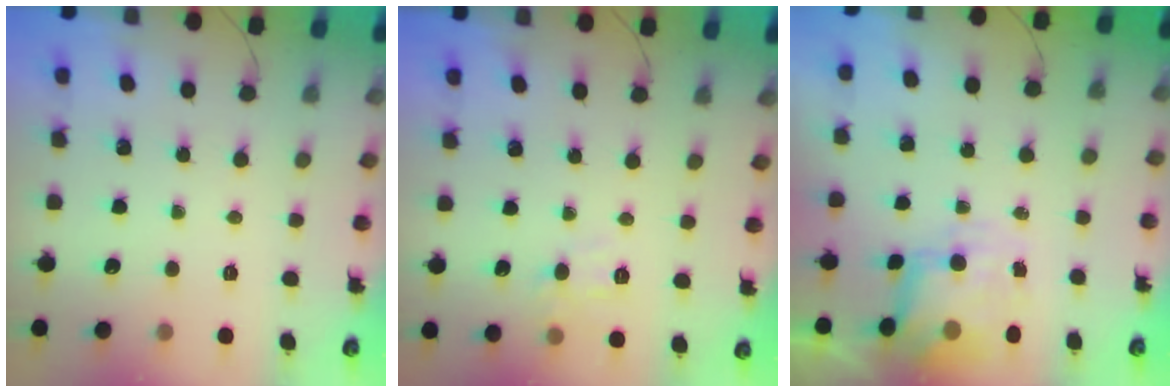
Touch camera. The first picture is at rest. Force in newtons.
{"total": 7.6, "press": 7.4, "slide": 1.4}
{"total": 7.8, "press": 7.6, "slide": 1.7}